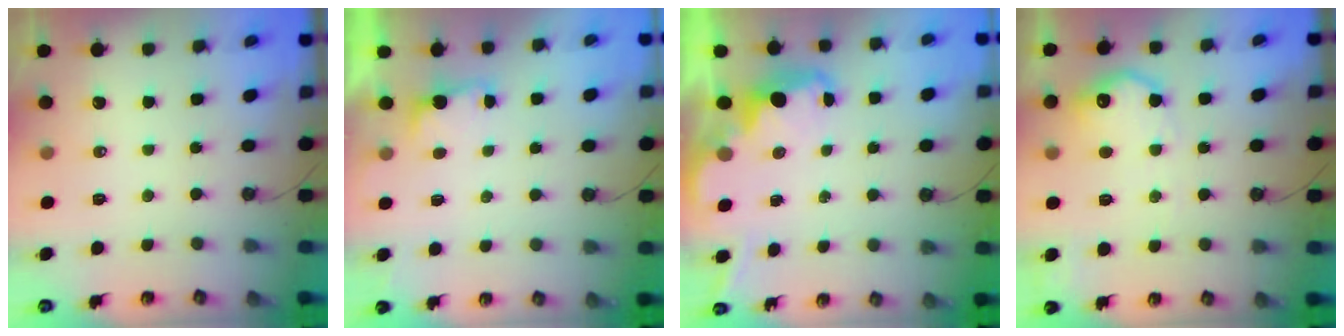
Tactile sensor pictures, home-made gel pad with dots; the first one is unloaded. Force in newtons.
{"total": 2.6, "press": 2.4, "slide": 0.9}
{"total": 2.6, "press": 2.6, "slide": 0.4}
{"total": 12.8, "press": 12.8, "slide": 0.6}